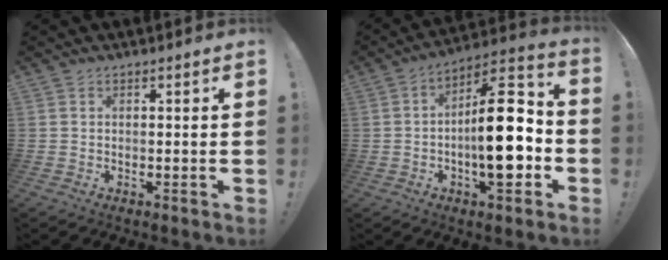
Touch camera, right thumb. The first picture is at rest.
{"total": 20.2, "force": [-3.5, 8.7, 17.9], "torque": [-0.263, 0.026, -0.052]}